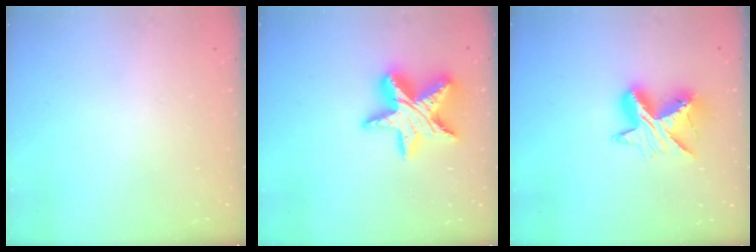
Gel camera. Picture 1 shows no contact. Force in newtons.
{"total": 17.0, "press": 16.9, "slide": 1.2}
{"total": 10.1, "press": 10.1, "slide": 0.7}